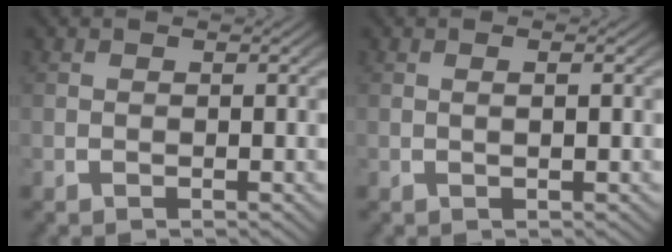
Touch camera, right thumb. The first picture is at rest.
{"total": 0.9, "force": [0.2, 0.2, 0.9], "torque": [-0.016, 0.002, 0.004]}